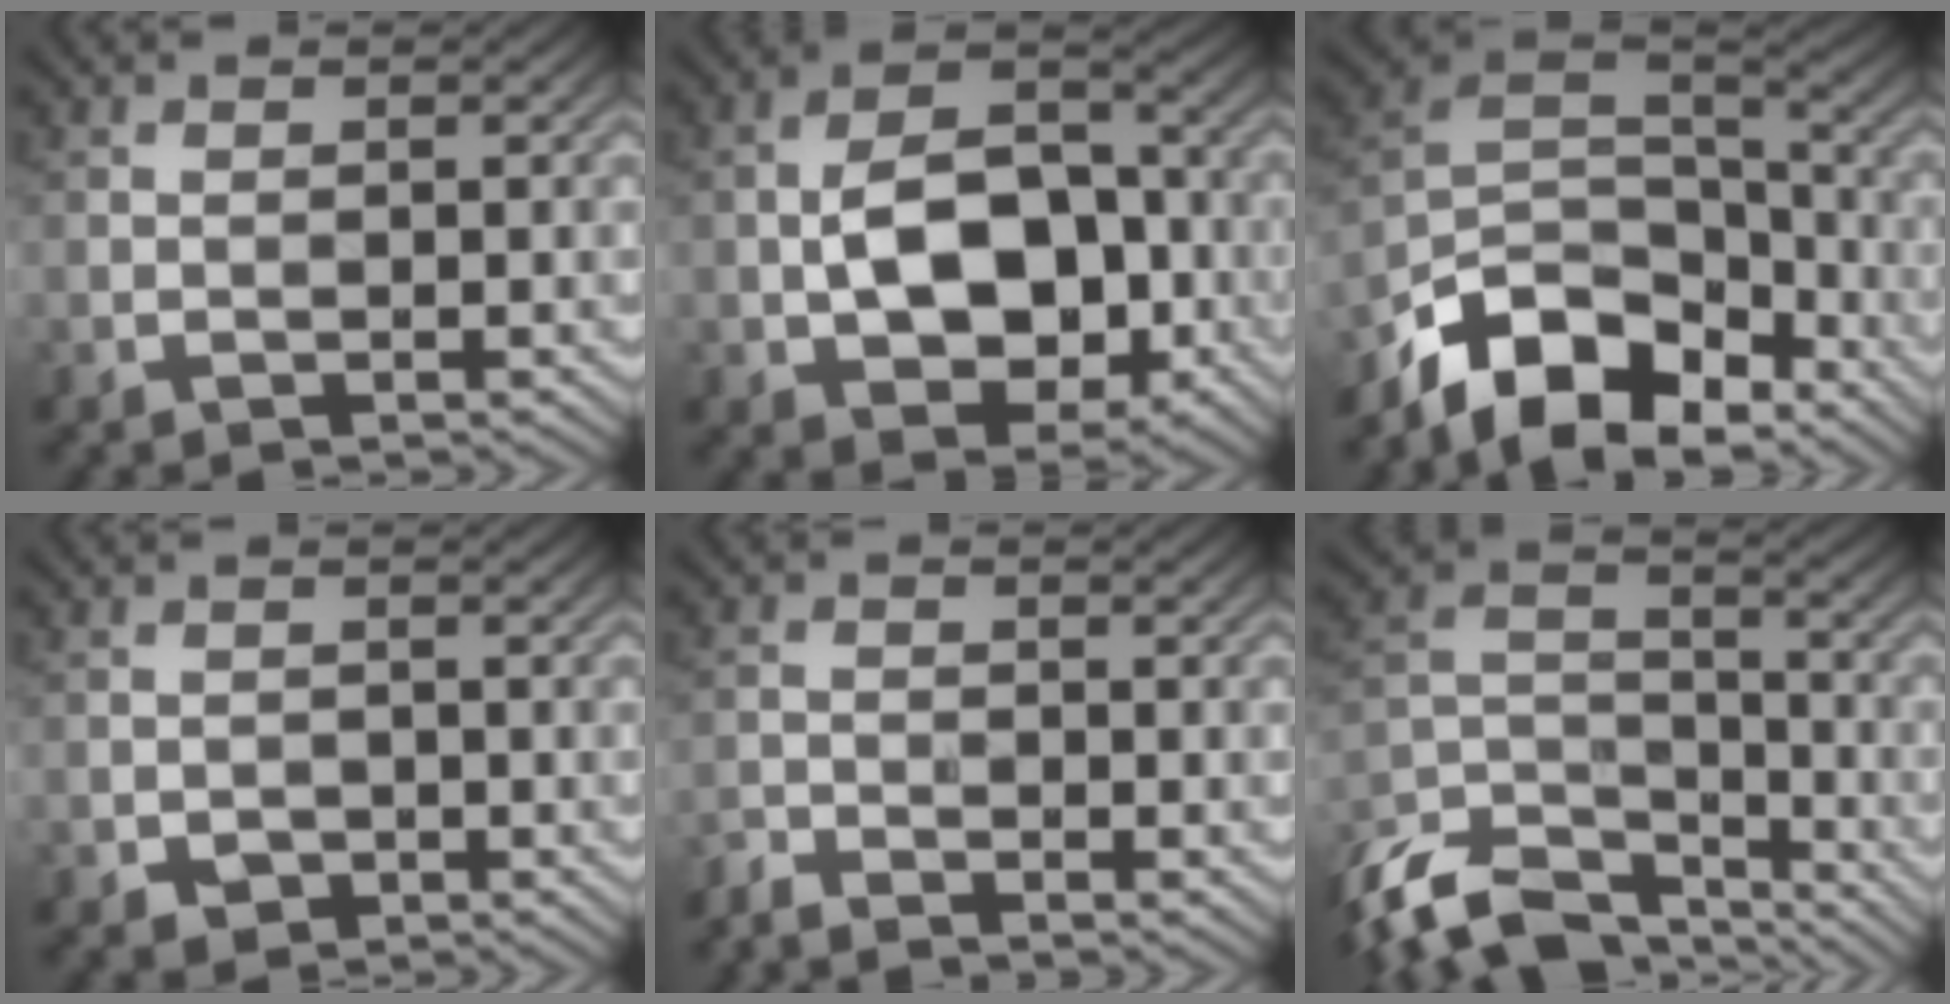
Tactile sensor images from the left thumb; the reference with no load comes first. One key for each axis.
{"total": 10.6, "fx": -1.9, "fy": 6.7, "fz": 7.9, "tx": -0.140, "ty": 0.005, "tz": -0.032}
{"total": 11.9, "fx": -8.3, "fy": 5.8, "fz": 6.2, "tx": -0.125, "ty": -0.004, "tz": -0.160}
{"total": 1.7, "fx": -1.0, "fy": 1.2, "fz": 0.7, "tx": -0.011, "ty": -0.003, "tz": -0.019}
{"total": 2.5, "fx": -2.5, "fy": 0.1, "fz": 0.5, "tx": -0.014, "ty": -0.007, "tz": -0.056}
{"total": 13.9, "fx": -10.9, "fy": 6.0, "fz": 6.2, "tx": -0.167, "ty": -0.014, "tz": -0.199}